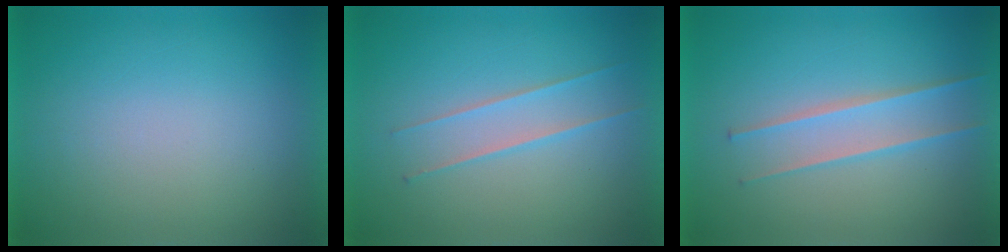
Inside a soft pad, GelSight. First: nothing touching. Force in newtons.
{"total": 1.9}
{"total": 2.4}